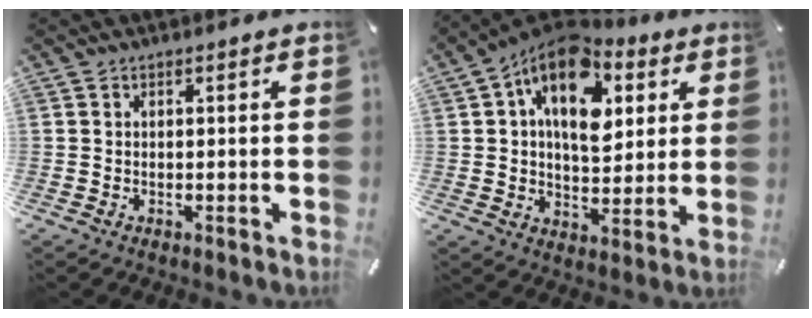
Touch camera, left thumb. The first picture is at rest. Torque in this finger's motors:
{"motor_torque": [2.25, 2.76, 2.22, -0.55, 0.21]}